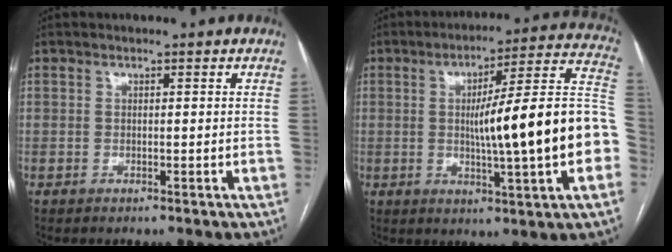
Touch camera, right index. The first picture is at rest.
{"total": 20.4, "force": [-2.0, 0.9, 20.2], "torque": [-0.245, 0.031, -0.028]}